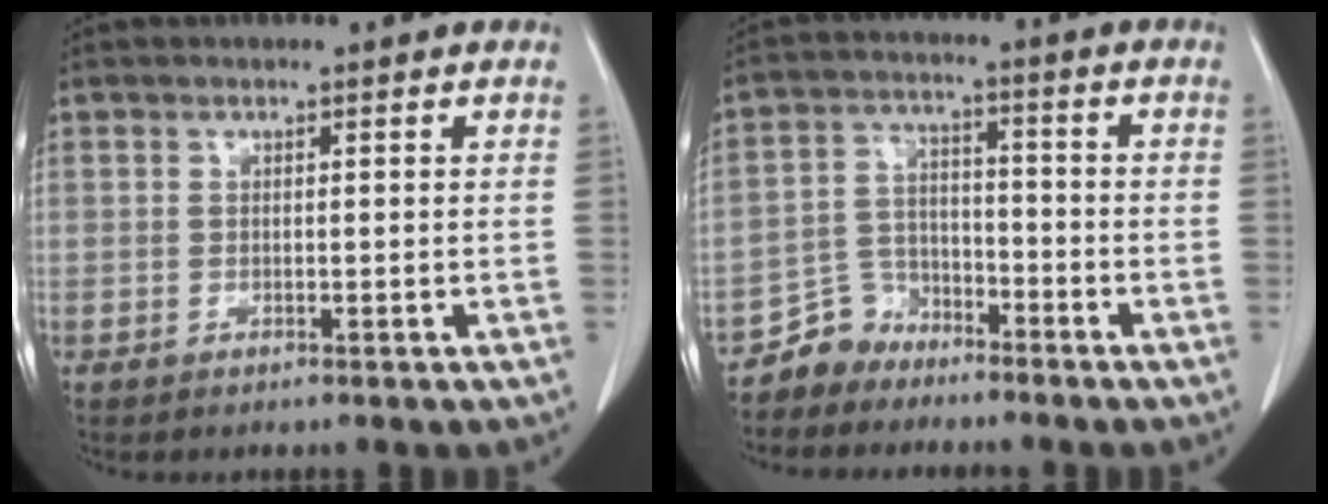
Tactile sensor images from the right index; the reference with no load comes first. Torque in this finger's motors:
{"motor_torque": [-0.45, -0.05, -0.84, -0.21]}